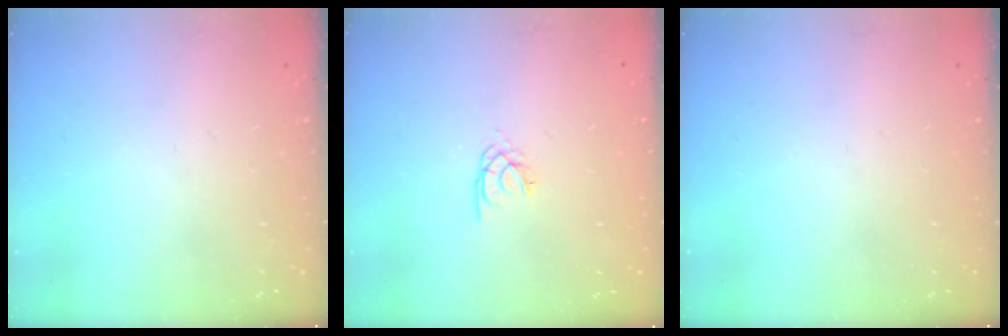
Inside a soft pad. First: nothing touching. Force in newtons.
{"total": 2.0, "press": 2.0, "slide": 0.3}
{"total": 0.0}